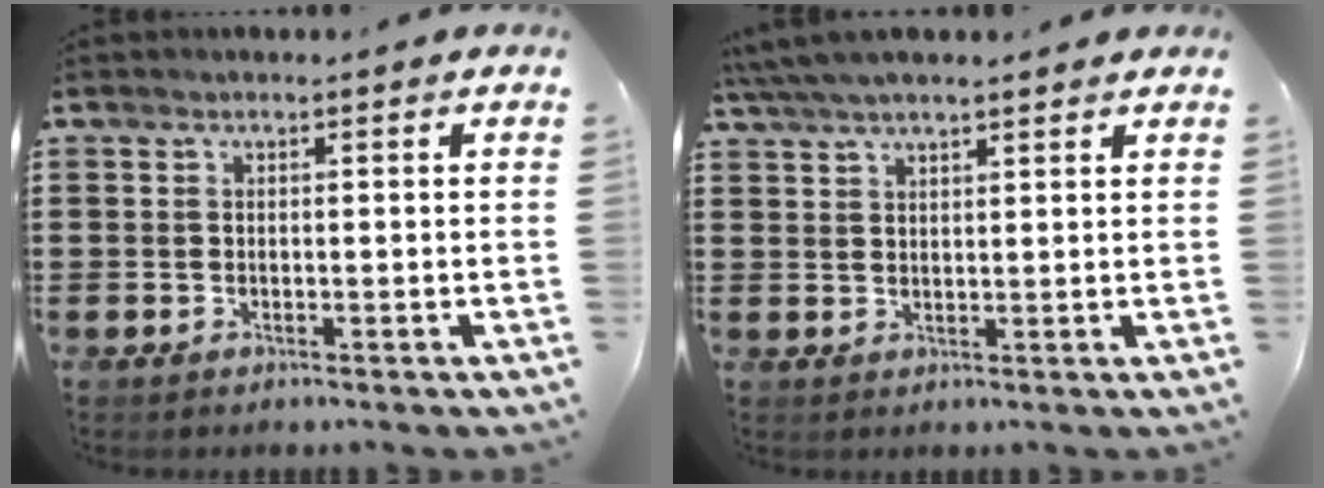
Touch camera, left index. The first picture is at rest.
{"total": 4.5, "force": [3.8, 0.6, 2.2], "torque": [-0.053, -0.001, 0.072]}